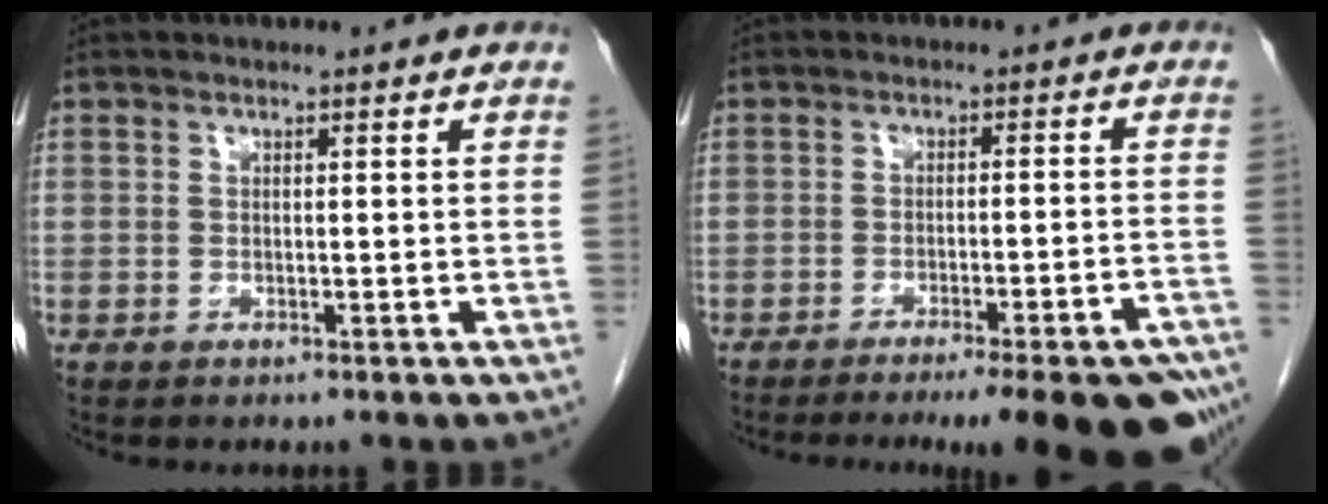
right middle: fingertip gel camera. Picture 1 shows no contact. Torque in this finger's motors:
{"motor_torque": [1.14, -1.00, 0.75, 0.09]}